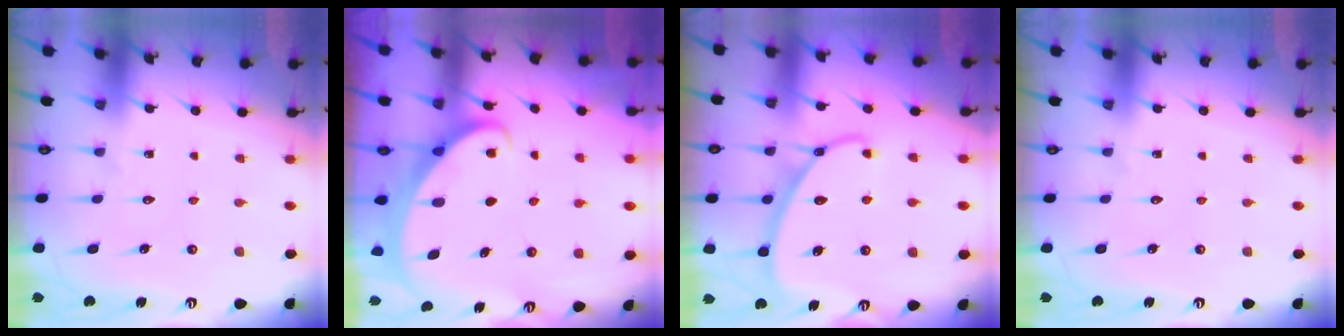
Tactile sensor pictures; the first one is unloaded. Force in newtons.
{"total": 2.1, "press": 2.1, "slide": 0.3}
{"total": 8.7, "press": 8.7, "slide": 0.4}
{"total": 0.0}